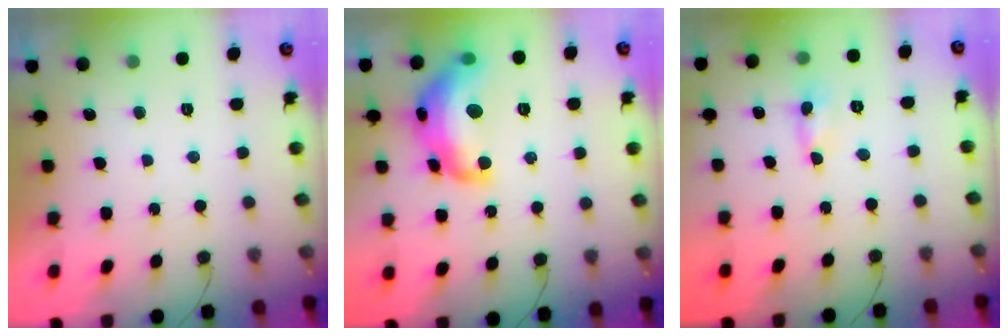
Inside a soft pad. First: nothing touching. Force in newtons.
{"total": 17.2, "press": 17.2, "slide": 1.1}
{"total": 0.0}